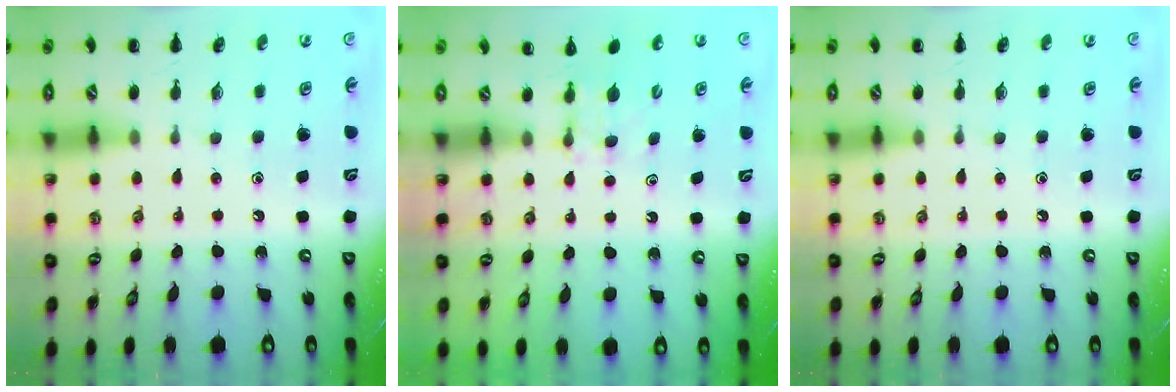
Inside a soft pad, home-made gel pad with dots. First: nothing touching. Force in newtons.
{"total": 3.7, "press": 3.3, "slide": 1.5}
{"total": 0.0}